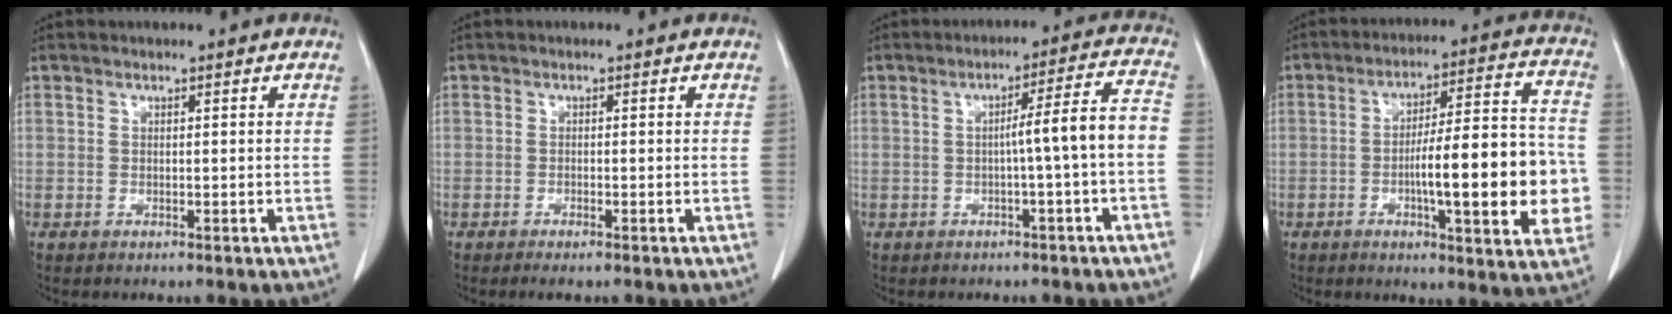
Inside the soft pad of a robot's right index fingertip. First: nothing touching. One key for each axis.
{"total": 1.4, "fx": -1.0, "fy": 0.2, "fz": 0.9, "tx": -0.016, "ty": -0.003, "tz": -0.012}
{"total": 6.8, "fx": -1.4, "fy": -0.8, "fz": 6.6, "tx": -0.094, "ty": 0.019, "tz": -0.018}
{"total": 17.8, "fx": -3.2, "fy": 3.0, "fz": 17.2, "tx": -0.233, "ty": 0.019, "tz": -0.042}